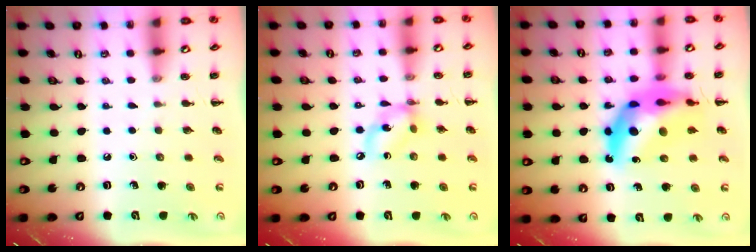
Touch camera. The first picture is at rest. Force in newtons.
{"total": 8.2, "press": 7.9, "slide": 2.0}
{"total": 16.7, "press": 16.1, "slide": 4.6}